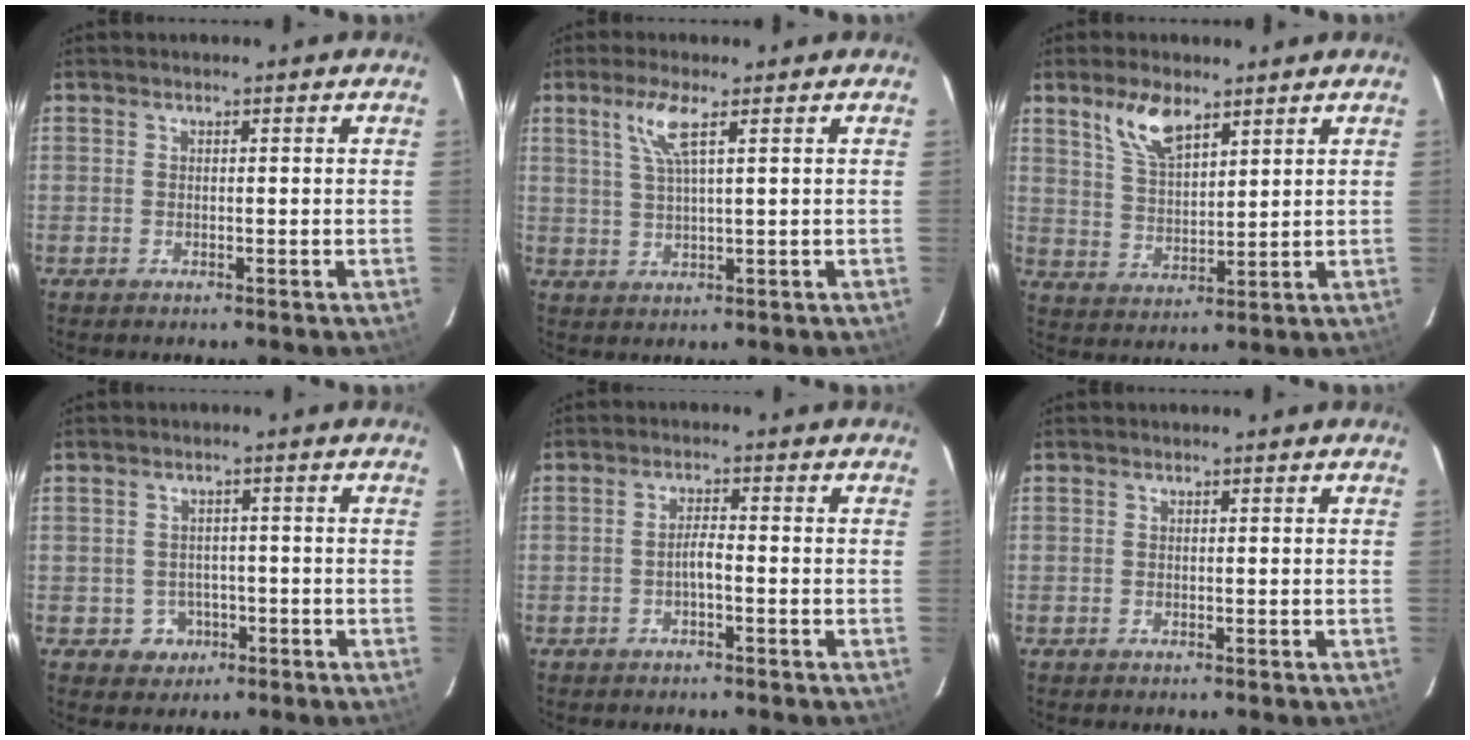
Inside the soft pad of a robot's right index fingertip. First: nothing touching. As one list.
[{"total": 5.0, "force": [2.4, 0.2, 4.3], "torque": [-0.089, 0.002, 0.051]}, {"total": 7.7, "force": [5.1, 3.3, 4.8], "torque": [-0.091, 0.009, 0.104]}, {"total": 4.1, "force": [-1.3, 3.9, 0.3], "torque": [-0.014, 0.015, -0.010]}, {"total": 2.0, "force": [-1.2, 0.2, 1.7], "torque": [-0.033, 0.005, -0.021]}, {"total": 0.0}]